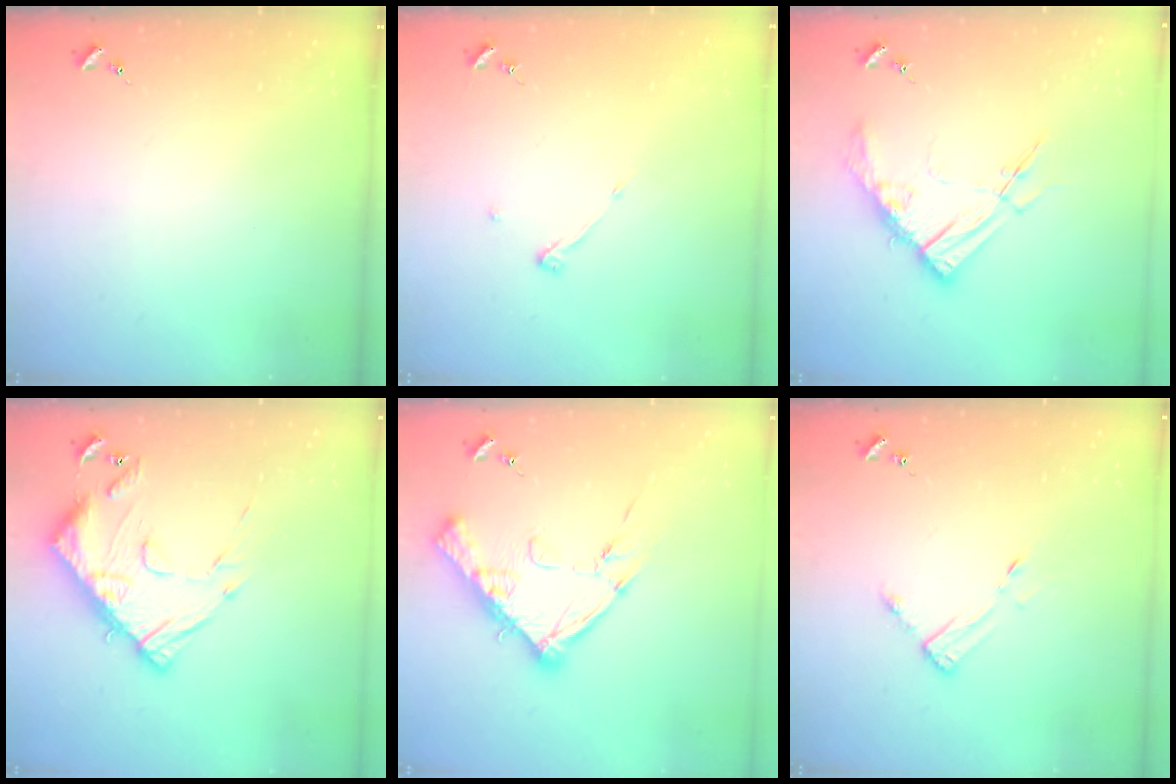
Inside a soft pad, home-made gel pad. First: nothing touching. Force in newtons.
{"total": 3.6, "press": 3.6, "slide": 0.4}
{"total": 14.1, "press": 14.0, "slide": 1.5}
{"total": 16.6, "press": 16.6, "slide": 1.4}
{"total": 17.3, "press": 17.2, "slide": 1.6}
{"total": 3.5, "press": 3.5, "slide": 0.4}